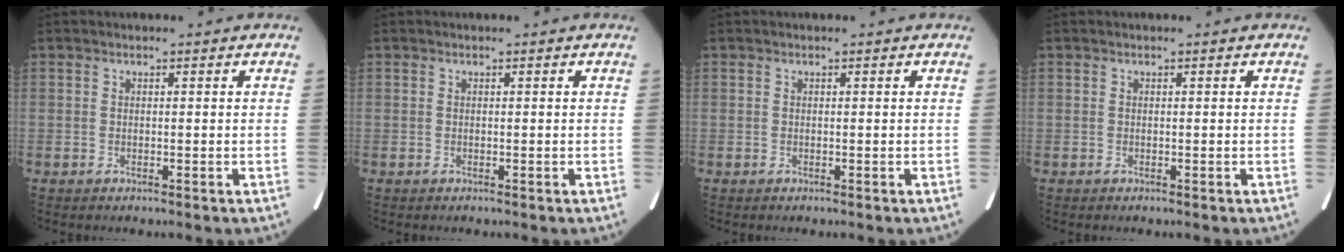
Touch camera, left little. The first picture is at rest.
{"total": 0.0}
{"total": 0.0}
{"total": 0.0}